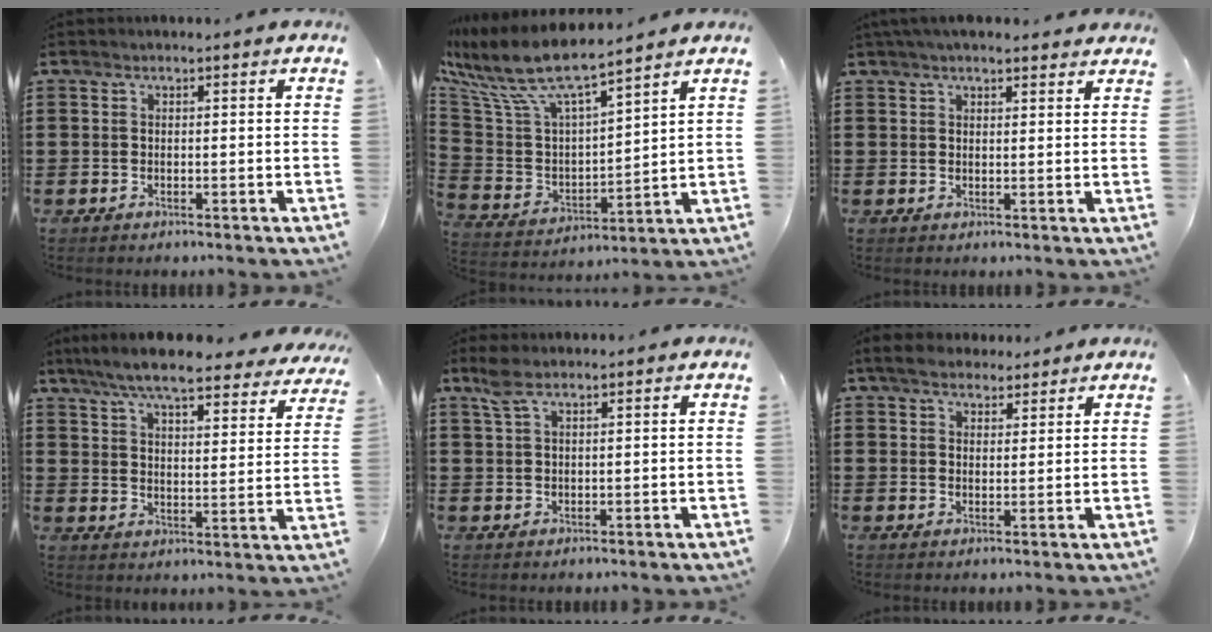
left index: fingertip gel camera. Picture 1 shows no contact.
{"total": 9.4, "force": [7.7, 2.0, 5.0], "torque": [-0.137, -0.047, 0.130]}
{"total": 3.4, "force": [3.0, 1.0, 1.3], "torque": [-0.032, 0.003, 0.055]}
{"total": 8.1, "force": [7.2, 0.3, 3.7], "torque": [-0.099, -0.038, 0.126]}
{"total": 3.0, "force": [1.8, 0.9, 2.2], "torque": [-0.049, 0.004, 0.032]}
{"total": 4.0, "force": [3.5, 1.7, 1.2], "torque": [-0.036, 0.000, 0.065]}